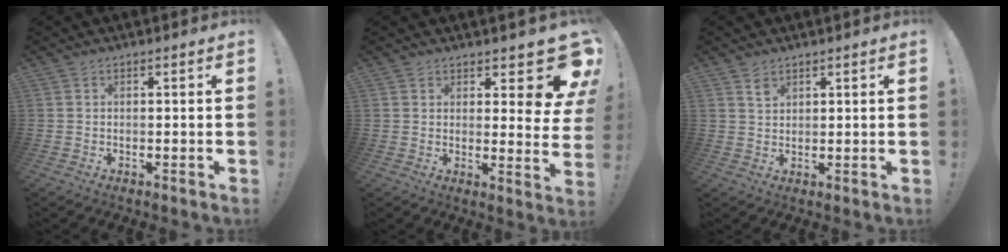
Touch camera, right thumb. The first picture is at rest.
{"total": 7.8, "force": [5.3, 2.8, 5.0], "torque": [-0.041, -0.059, 0.093]}
{"total": 2.3, "force": [1.7, 1.3, 0.9], "torque": [0.001, -0.013, 0.028]}